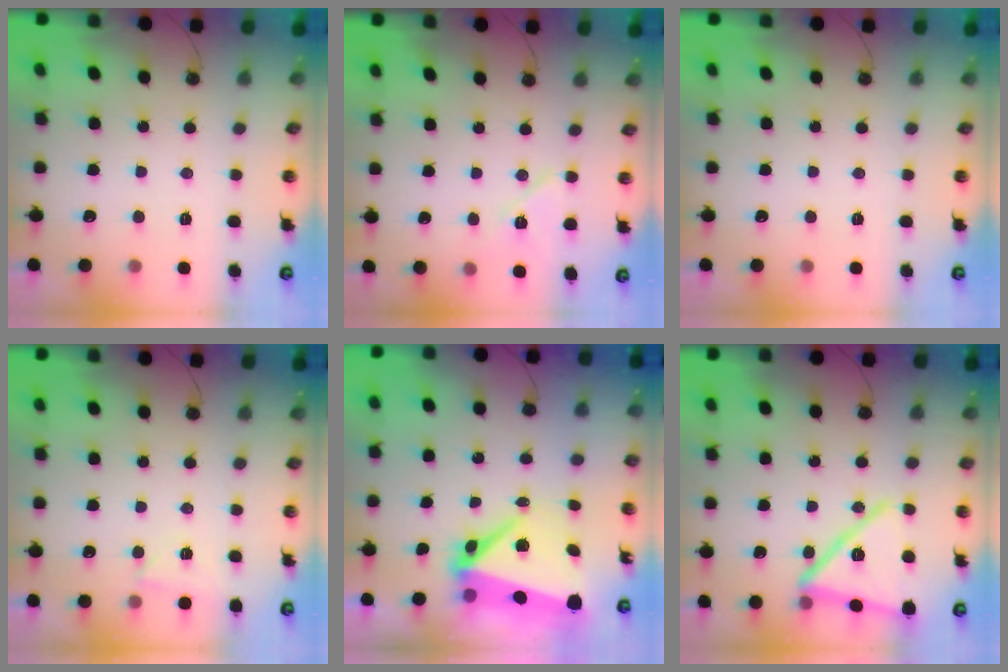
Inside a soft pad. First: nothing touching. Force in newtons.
{"total": 11.9, "press": 5.3, "slide": 10.7}
{"total": 0.0}
{"total": 2.8, "press": 2.7, "slide": 0.6}
{"total": 8.5, "press": 8.3, "slide": 1.8}
{"total": 17.7, "press": 16.3, "slide": 6.9}